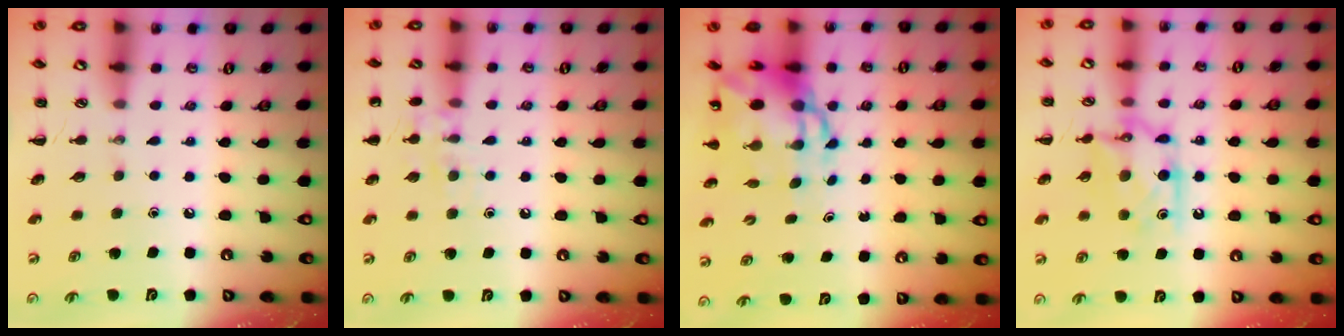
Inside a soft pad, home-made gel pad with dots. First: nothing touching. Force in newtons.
{"total": 8.2, "press": 8.1, "slide": 1.0}
{"total": 9.4, "press": 9.1, "slide": 2.4}
{"total": 11.2, "press": 11.1, "slide": 0.4}